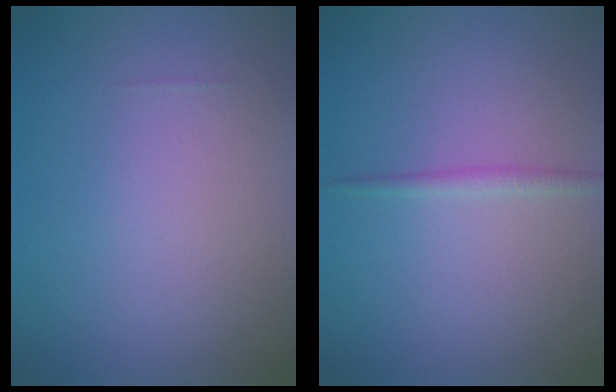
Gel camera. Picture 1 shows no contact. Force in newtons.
{"total": 1.1, "press": 1.1, "slide": 0.1}